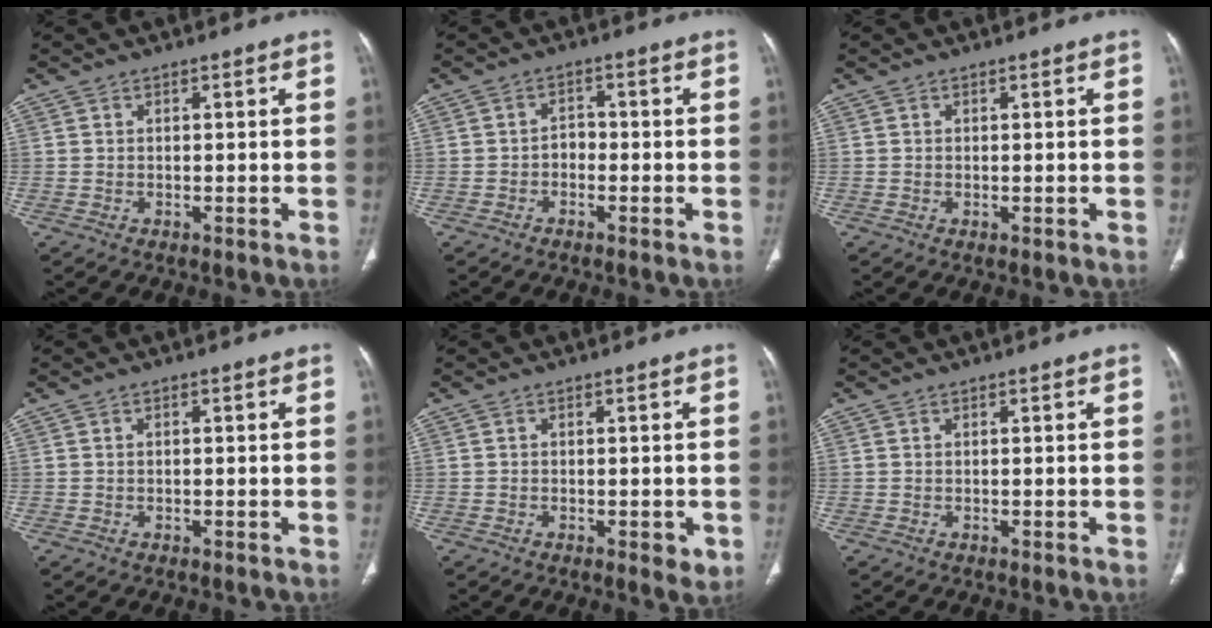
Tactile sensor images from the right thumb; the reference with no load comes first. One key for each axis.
{"total": 2.4, "fx": -1.0, "fy": 1.7, "fz": 1.3, "tx": -0.008, "ty": 0.013, "tz": -0.023}
{"total": 0.0}
{"total": 0.0}
{"total": 2.8, "fx": -0.8, "fy": 1.3, "fz": 2.3, "tx": -0.022, "ty": -0.004, "tz": -0.008}
{"total": 0.0}